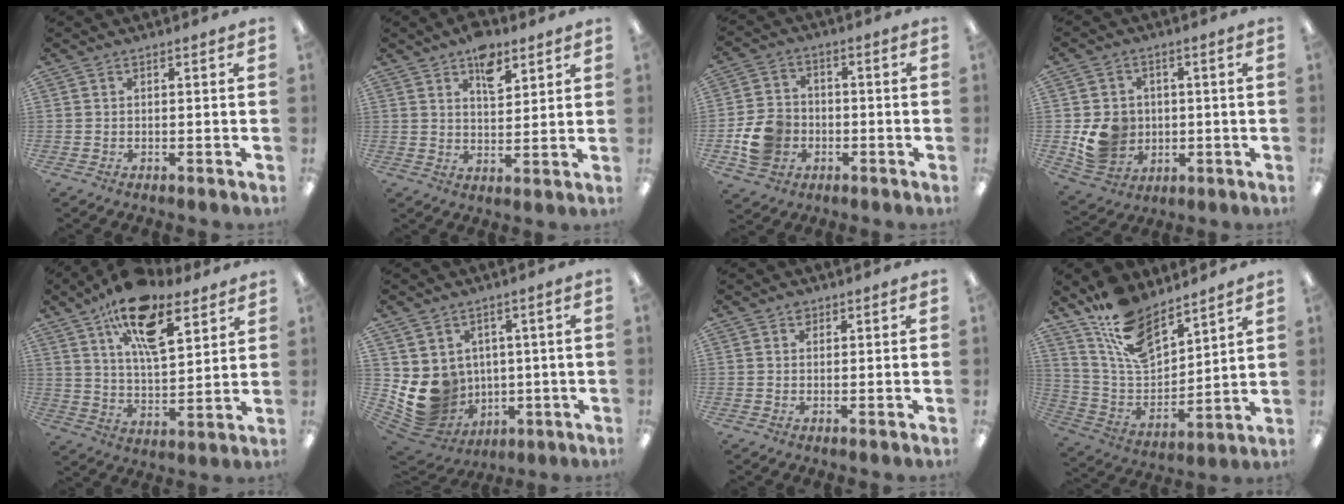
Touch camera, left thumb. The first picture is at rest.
{"total": 8.2, "force": [5.3, 4.5, 4.4], "torque": [-0.053, -0.025, 0.090]}
{"total": 9.8, "force": [-2.7, 8.1, 4.7], "torque": [-0.094, 0.019, -0.049]}
{"total": 9.7, "force": [-0.7, 8.9, 3.7], "torque": [-0.084, 0.008, -0.003]}
{"total": 18.2, "force": [11.6, 7.7, 11.8], "torque": [-0.193, -0.049, 0.195]}
{"total": 10.2, "force": [0.3, 9.7, 3.2], "torque": [-0.089, -0.020, 0.021]}
{"total": 1.6, "force": [1.1, 1.0, 0.6], "torque": [-0.004, -0.002, 0.018]}
{"total": 15.1, "force": [11.4, 6.7, 7.1], "torque": [-0.152, -0.061, 0.215]}